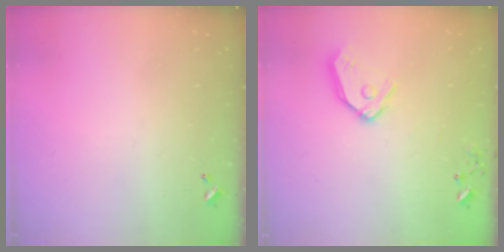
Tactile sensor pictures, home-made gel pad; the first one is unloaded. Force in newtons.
{"total": 12.2, "press": 12.1, "slide": 1.5}